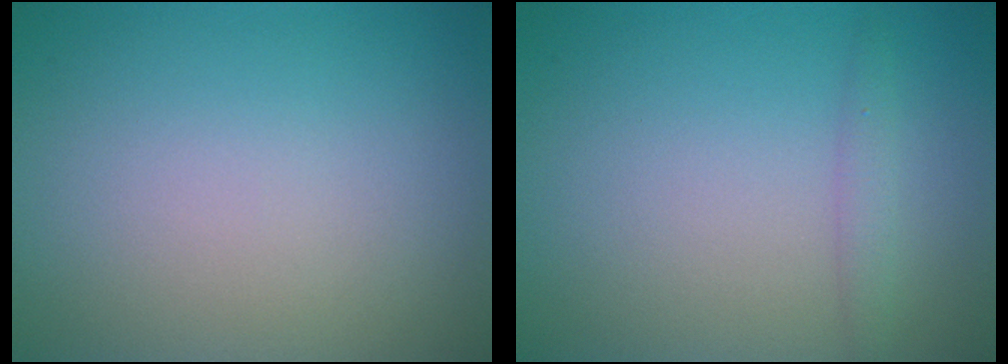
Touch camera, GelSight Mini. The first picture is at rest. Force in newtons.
{"total": 1.1, "press": 1.1, "slide": 0.1}